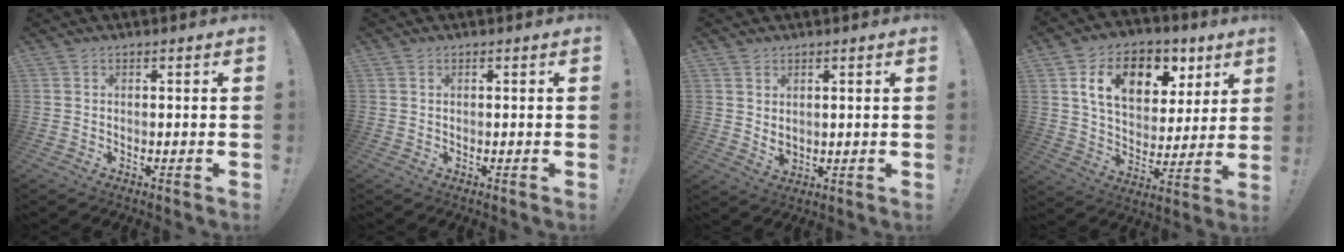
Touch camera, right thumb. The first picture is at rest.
{"total": 0.0}
{"total": 3.5, "force": [2.1, 2.2, 1.7], "torque": [-0.013, -0.020, 0.039]}
{"total": 16.3, "force": [7.7, 10.6, 9.6], "torque": [-0.144, -0.033, 0.136]}